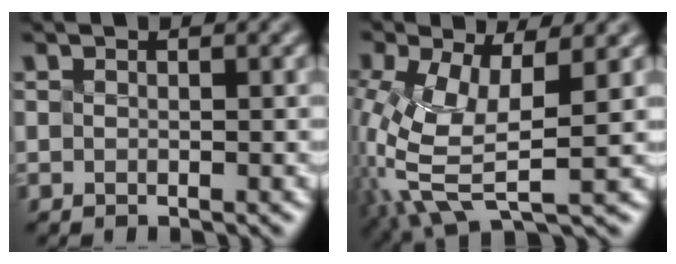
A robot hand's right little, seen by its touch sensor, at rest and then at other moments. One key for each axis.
{"total": 5.4, "fx": -2.2, "fy": 1.5, "fz": 4.7, "tx": -0.145, "ty": -0.026, "tz": -0.009}